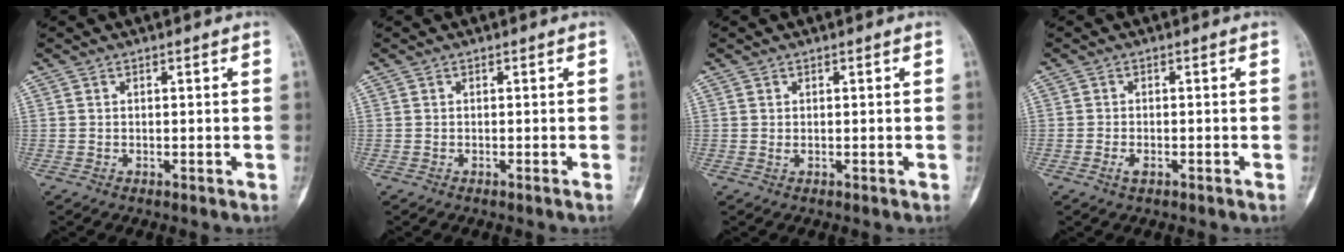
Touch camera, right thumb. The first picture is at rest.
{"total": 0.0}
{"total": 0.0}
{"total": 1.6, "force": [-0.8, 0.7, 1.2], "torque": [-0.028, 0.002, -0.016]}